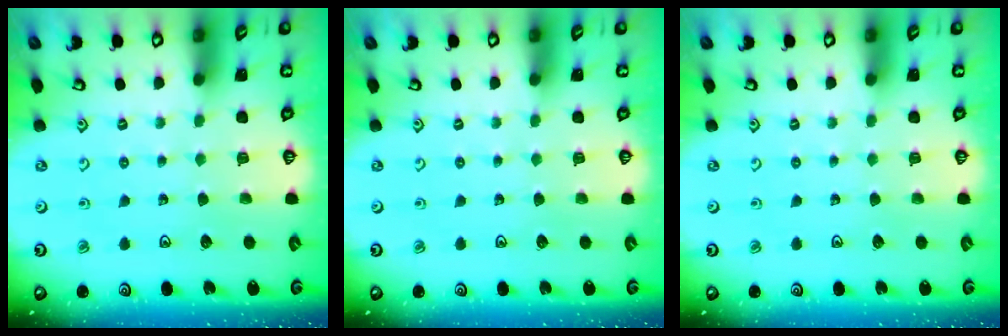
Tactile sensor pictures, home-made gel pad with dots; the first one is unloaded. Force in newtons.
{"total": 0.0}
{"total": 0.0}